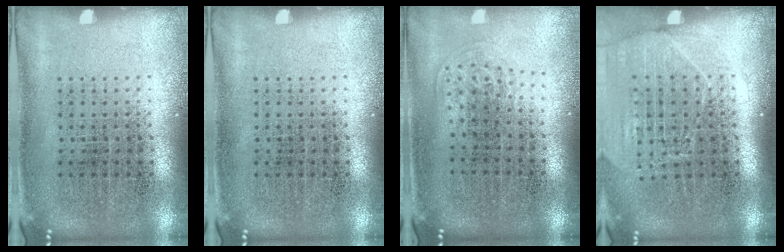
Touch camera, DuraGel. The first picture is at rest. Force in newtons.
{"total": 0.0}
{"total": 0.9, "press": 0.6, "slide": 0.7}
{"total": 1.6, "press": 1.5, "slide": 0.5}